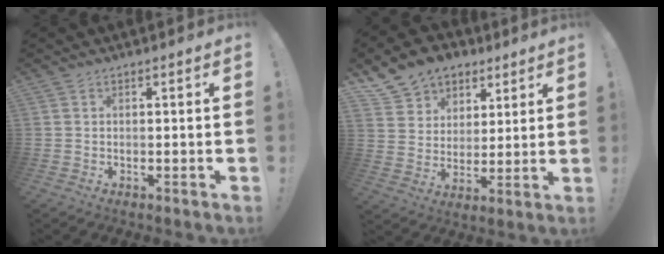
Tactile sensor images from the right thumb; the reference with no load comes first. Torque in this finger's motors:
{"motor_torque": [0.58, 0.62, 0.54, 0.54, 0.05]}